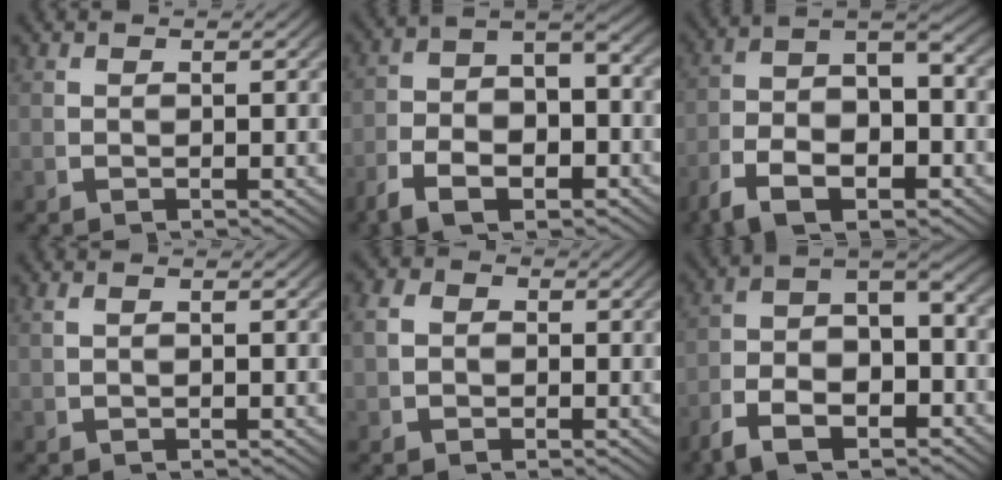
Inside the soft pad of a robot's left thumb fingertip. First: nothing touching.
{"total": 7.1, "force": [-1.6, 4.2, 5.6], "torque": [-0.091, -0.014, -0.026]}
{"total": 10.7, "force": [-1.6, 6.6, 8.2], "torque": [-0.144, -0.019, -0.028]}
{"total": 0.7, "force": [0.1, 0.0, 0.7], "torque": [-0.017, 0.005, 0.004]}
{"total": 2.3, "force": [-0.1, 2.0, 1.1], "torque": [-0.023, -0.004, -0.002]}
{"total": 9.6, "force": [-1.8, 6.1, 7.1], "torque": [-0.117, -0.013, -0.035]}